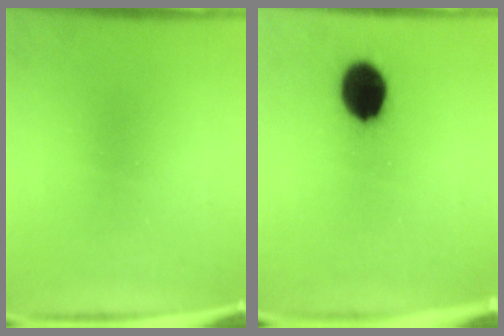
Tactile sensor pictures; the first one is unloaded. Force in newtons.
{"total": 10.8}